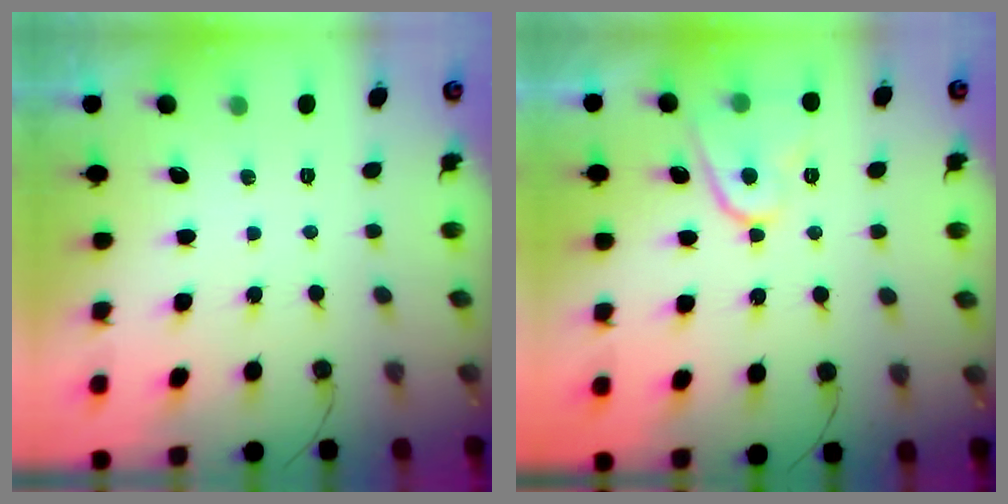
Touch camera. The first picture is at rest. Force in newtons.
{"total": 9.8, "press": 9.7, "slide": 1.1}